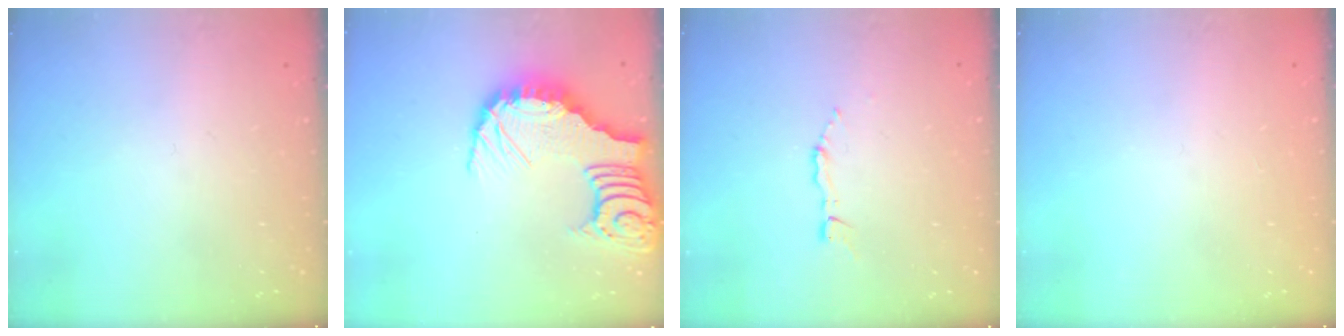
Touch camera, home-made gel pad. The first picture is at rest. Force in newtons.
{"total": 13.4, "press": 13.3, "slide": 1.4}
{"total": 2.2, "press": 2.2, "slide": 0.3}
{"total": 1.6, "press": 1.6, "slide": 0.3}